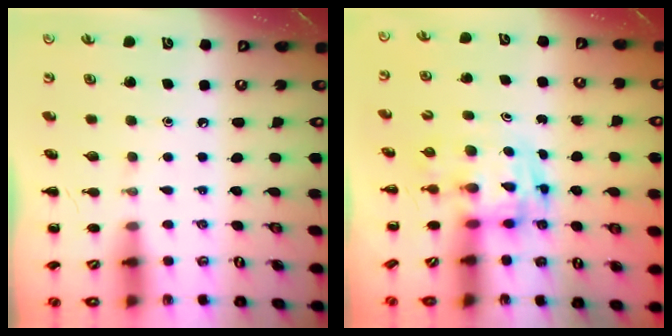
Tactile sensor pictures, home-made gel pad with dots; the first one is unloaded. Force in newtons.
{"total": 3.4, "press": 3.4, "slide": 0.6}